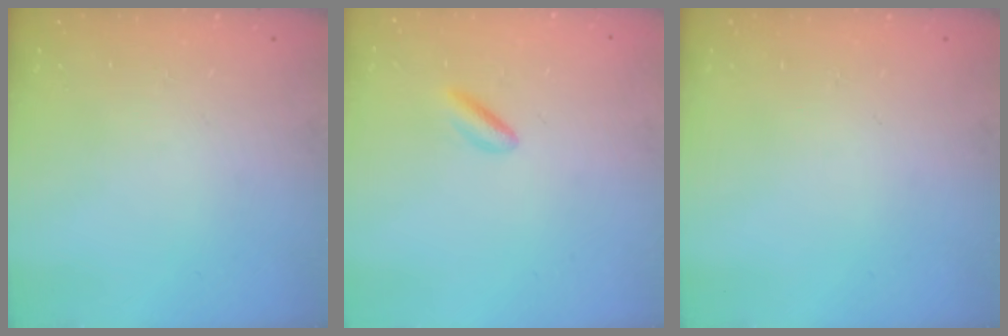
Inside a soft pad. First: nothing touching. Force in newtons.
{"total": 4.2, "press": 4.1, "slide": 1.0}
{"total": 0.0}